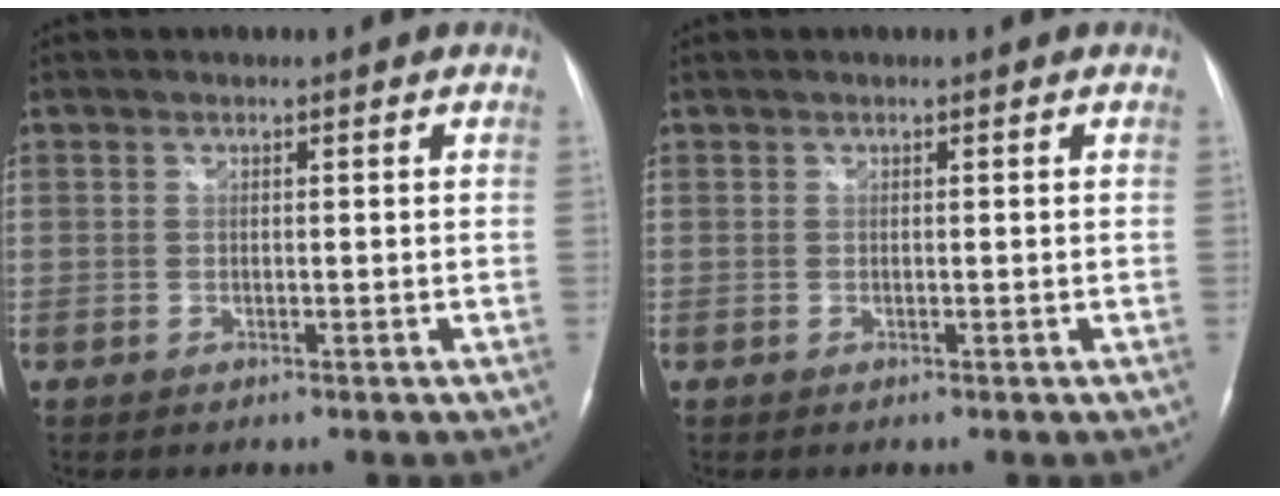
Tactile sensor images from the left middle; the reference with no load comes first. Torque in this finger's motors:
{"motor_torque": [0.10, 0.04, -0.09, 0.01]}